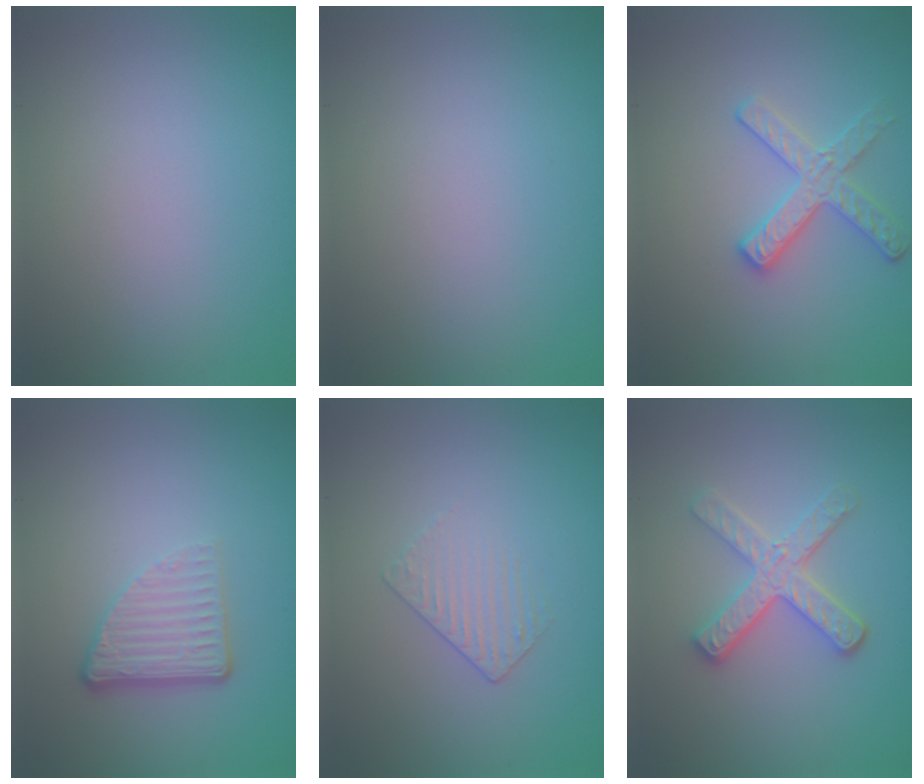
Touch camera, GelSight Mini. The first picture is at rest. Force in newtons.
{"total": 0.0}
{"total": 2.8, "press": 2.8, "slide": 0.3}
{"total": 3.7, "press": 2.5, "slide": 2.8}
{"total": 1.3, "press": 0.6, "slide": 1.1}
{"total": 3.6, "press": 3.1, "slide": 1.8}